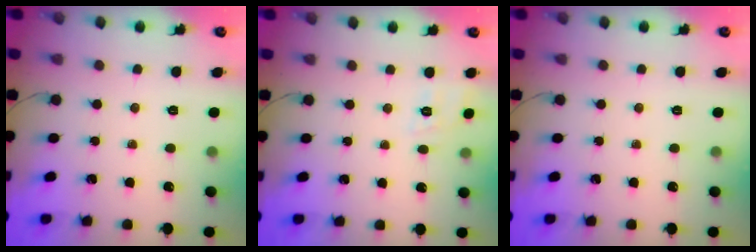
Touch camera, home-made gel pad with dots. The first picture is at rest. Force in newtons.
{"total": 7.8, "press": 7.5, "slide": 2.0}
{"total": 0.0}